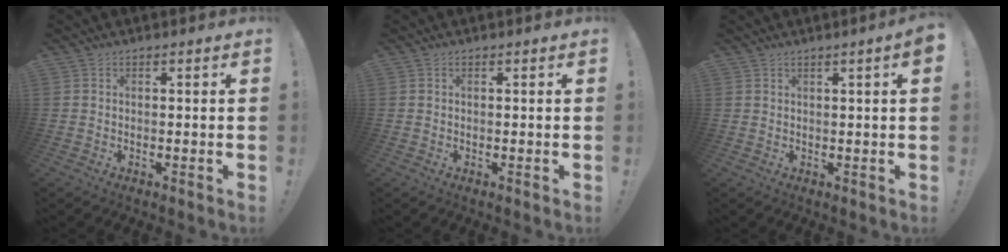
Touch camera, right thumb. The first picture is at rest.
{"total": 0.0}
{"total": 2.5, "force": [1.0, -0.2, 2.3], "torque": [-0.042, -0.001, 0.015]}